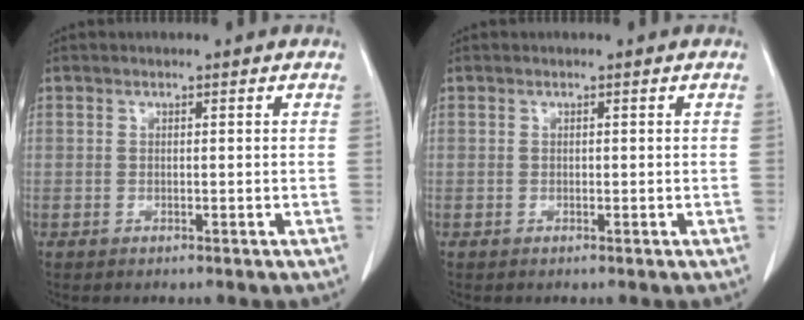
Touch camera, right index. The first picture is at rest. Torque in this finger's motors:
{"motor_torque": [0.06, -0.01, -0.01, 0.01]}